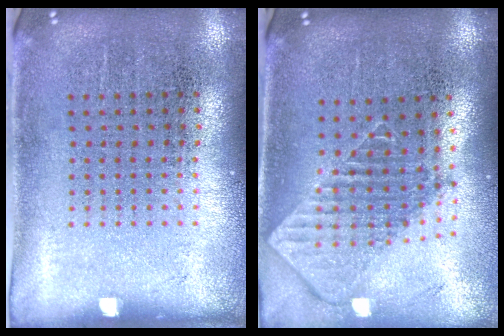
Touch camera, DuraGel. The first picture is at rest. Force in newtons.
{"total": 2.0, "press": 1.5, "slide": 1.2}